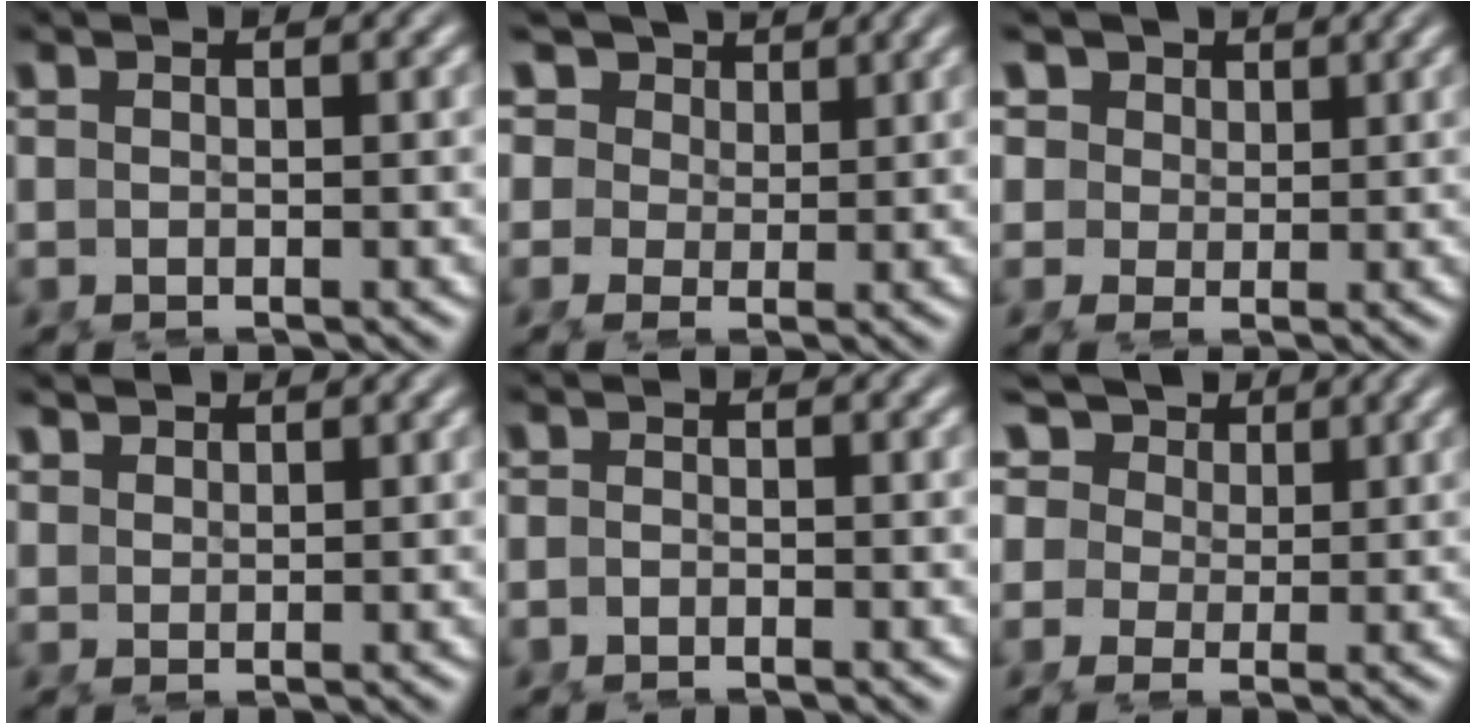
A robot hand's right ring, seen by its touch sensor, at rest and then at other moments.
{"total": 7.0, "force": [2.2, 5.9, 3.1], "torque": [-0.083, -0.013, 0.036]}
{"total": 6.3, "force": [2.3, 5.2, 2.7], "torque": [-0.073, -0.013, 0.043]}
{"total": 2.3, "force": [2.3, -0.3, 0.2], "torque": [0.006, 0.001, 0.052]}
{"total": 1.2, "force": [-1.2, -0.1, 0.1], "torque": [-0.002, -0.008, -0.021]}
{"total": 8.7, "force": [2.3, 7.4, 4.0], "torque": [-0.100, -0.009, 0.032]}